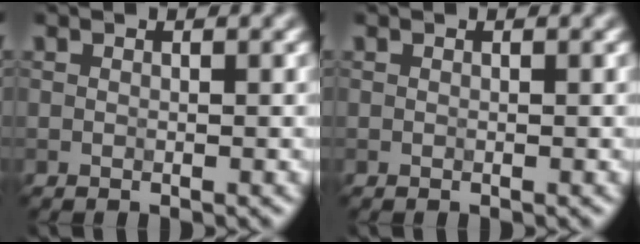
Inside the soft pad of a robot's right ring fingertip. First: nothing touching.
{"total": 0.0}